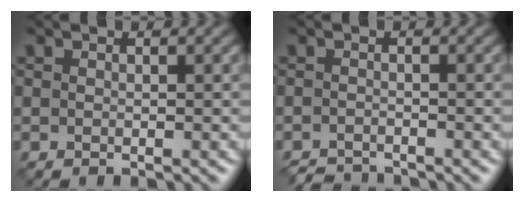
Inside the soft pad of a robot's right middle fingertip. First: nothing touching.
{"total": 2.0, "force": [-2.0, 0.2, 0.3], "torque": [-0.001, -0.003, -0.038]}